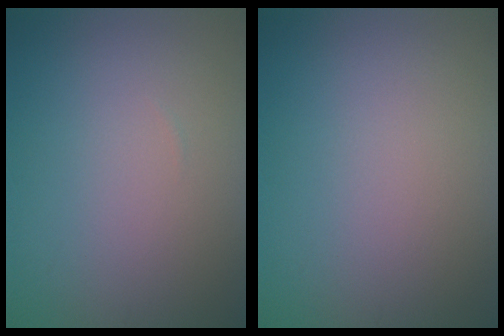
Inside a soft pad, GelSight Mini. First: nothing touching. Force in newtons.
{"total": 0.0}